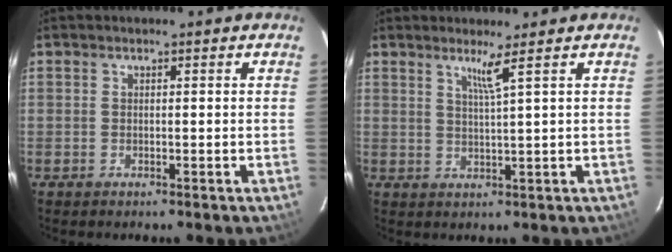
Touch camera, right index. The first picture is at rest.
{"total": 2.9, "force": [1.7, -1.1, 2.0], "torque": [-0.040, -0.015, 0.031]}